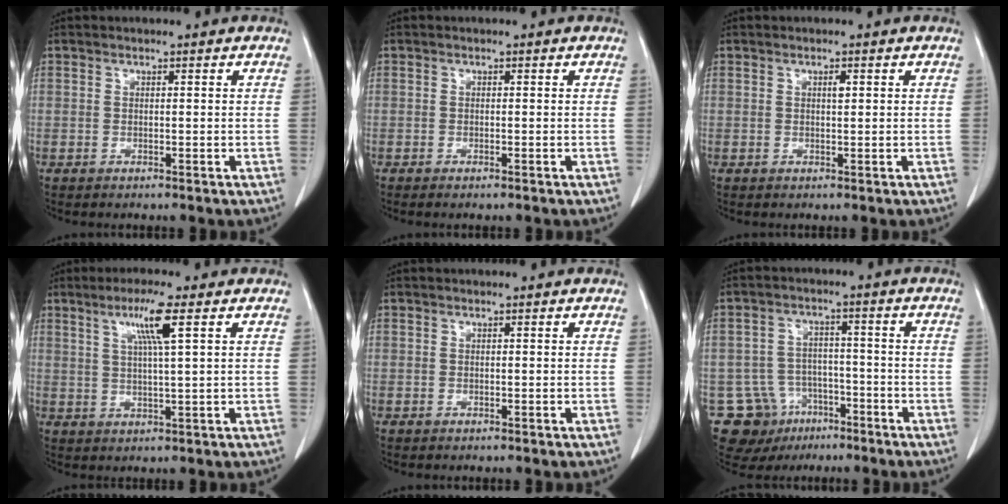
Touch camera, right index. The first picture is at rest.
{"total": 0.9, "force": [-0.7, 0.0, 0.5], "torque": [-0.012, -0.002, -0.010]}
{"total": 0.9, "force": [0.3, 0.2, 0.8], "torque": [-0.014, 0.000, 0.004]}
{"total": 6.1, "force": [2.7, -0.6, 5.4], "torque": [-0.102, 0.000, 0.050]}
{"total": 0.0}
{"total": 11.3, "force": [-6.4, 9.1, 2.1], "torque": [-0.049, 0.034, -0.091]}